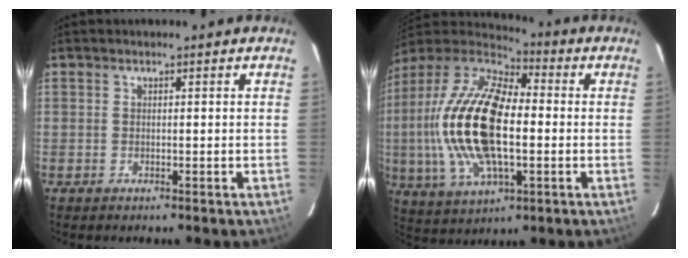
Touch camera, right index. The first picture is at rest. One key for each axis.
{"total": 23.9, "fx": -1.1, "fy": 11.3, "fz": 21.1, "tx": -0.440, "ty": 0.004, "tz": -0.024}